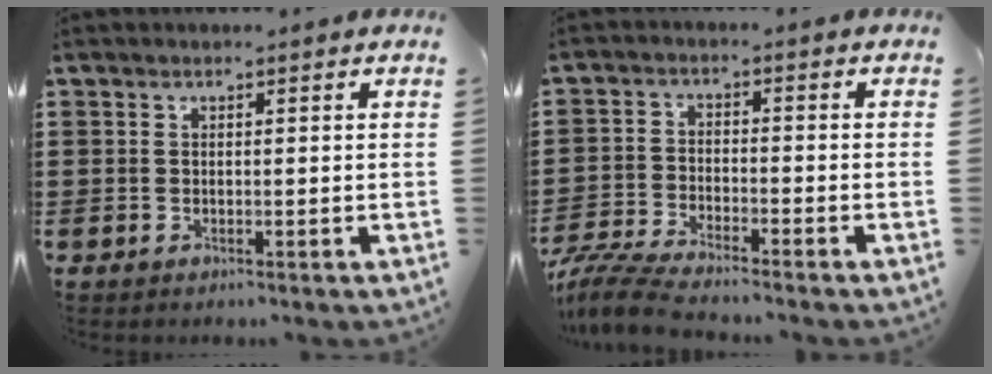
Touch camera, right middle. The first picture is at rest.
{"total": 5.8, "force": [-5.5, 0.5, 1.9], "torque": [-0.056, -0.008, -0.113]}